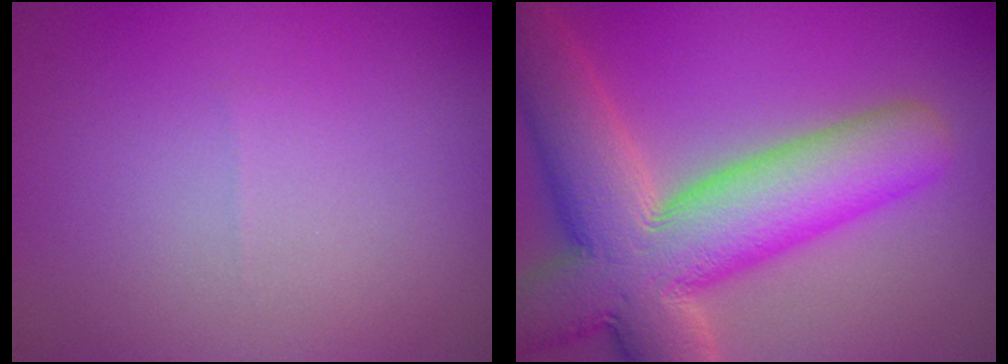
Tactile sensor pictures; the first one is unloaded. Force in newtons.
{"total": 13.7, "press": 13.6, "slide": 1.1}